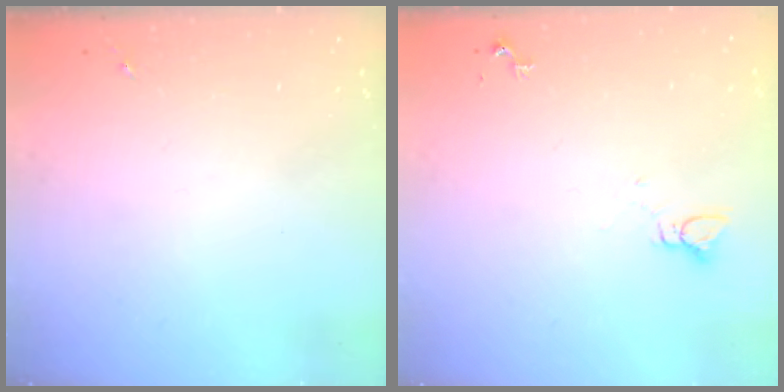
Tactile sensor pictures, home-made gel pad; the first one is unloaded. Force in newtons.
{"total": 2.2, "press": 2.2, "slide": 0.1}